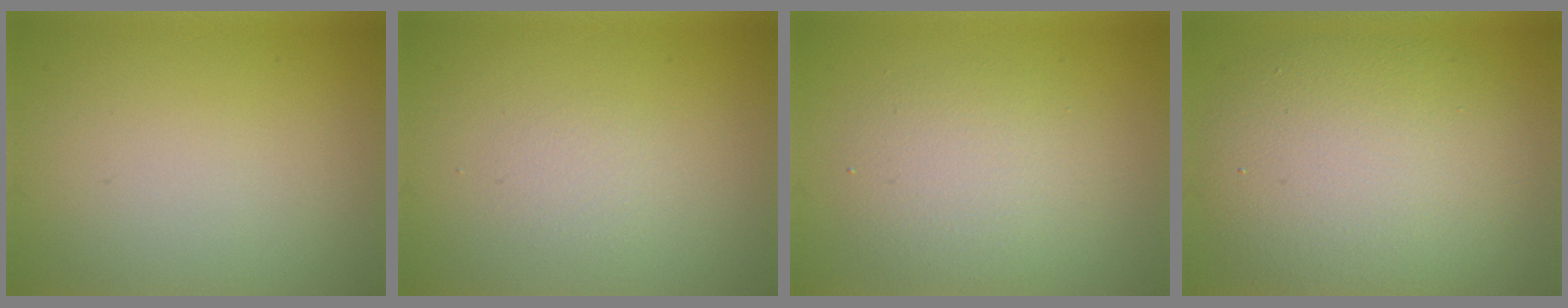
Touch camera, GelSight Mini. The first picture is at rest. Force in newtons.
{"total": 1.1, "press": 1.1, "slide": 0.1}
{"total": 3.9, "press": 3.9, "slide": 0.4}
{"total": 9.3, "press": 9.3, "slide": 0.3}